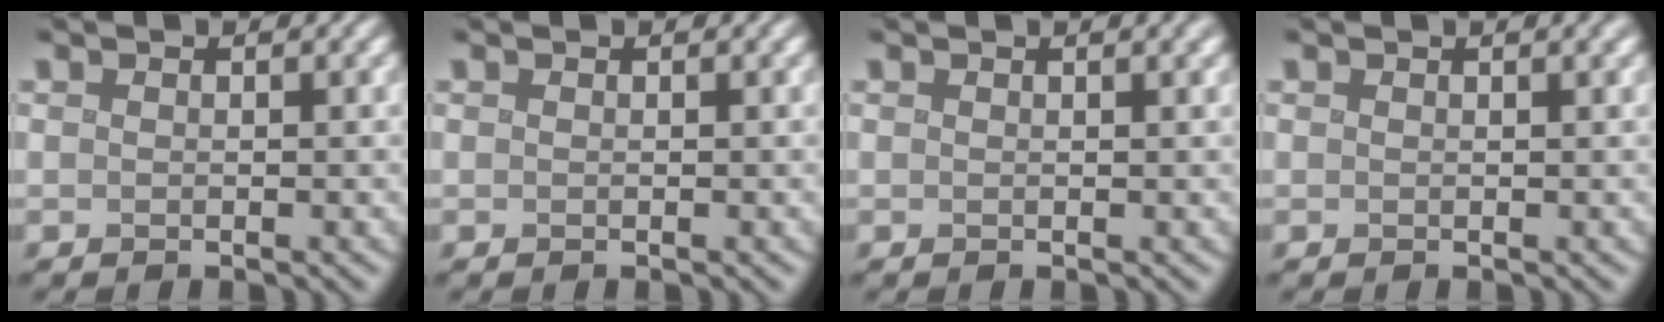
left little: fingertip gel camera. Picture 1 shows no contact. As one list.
[{"total": 0.0}, {"total": 2.1, "force": [1.2, 0.9, 1.5], "torque": [-0.004, 0.012, 0.003]}, {"total": 2.0, "force": [1.1, 0.9, 1.5], "torque": [-0.003, 0.010, 0.000]}]